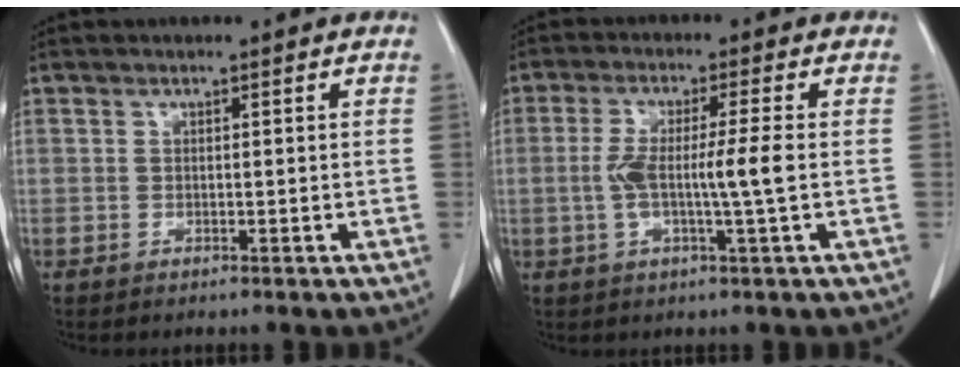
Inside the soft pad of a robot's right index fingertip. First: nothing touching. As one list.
[{"total": 7.0, "force": [-0.7, -0.4, 6.9], "torque": [-0.134, 0.002, -0.012]}]